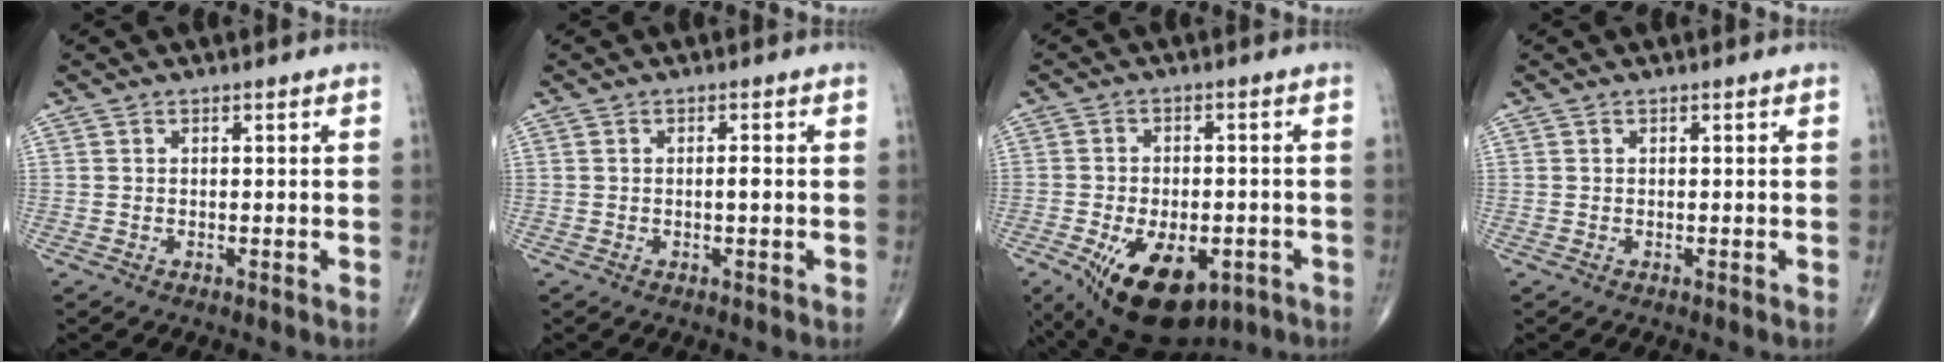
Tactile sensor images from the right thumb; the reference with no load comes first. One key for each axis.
{"total": 1.1, "fx": -0.2, "fy": 0.2, "fz": 1.0, "tx": -0.017, "ty": -0.002, "tz": -0.005}
{"total": 15.3, "fx": -6.9, "fy": 8.2, "fz": 10.8, "tx": -0.169, "ty": 0.007, "tz": -0.091}
{"total": 0.0}